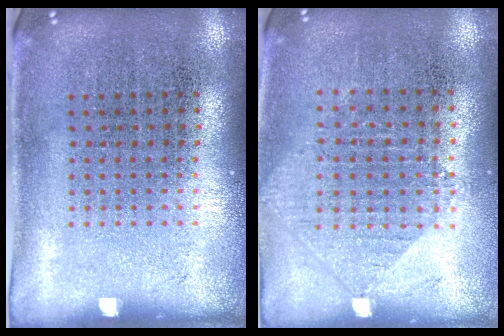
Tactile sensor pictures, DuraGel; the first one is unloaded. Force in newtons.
{"total": 1.0, "press": 0.9, "slide": 0.2}